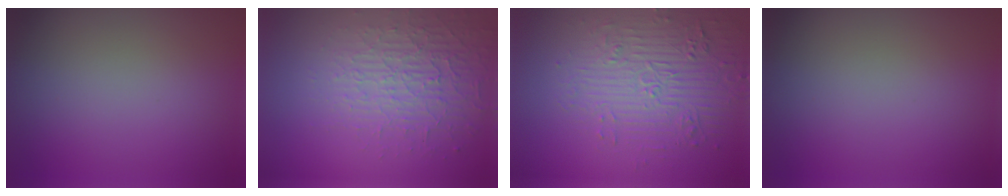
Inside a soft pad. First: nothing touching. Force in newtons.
{"total": 3.7, "press": 3.4, "slide": 1.5}
{"total": 4.7, "press": 4.2, "slide": 2.3}
{"total": 0.0}